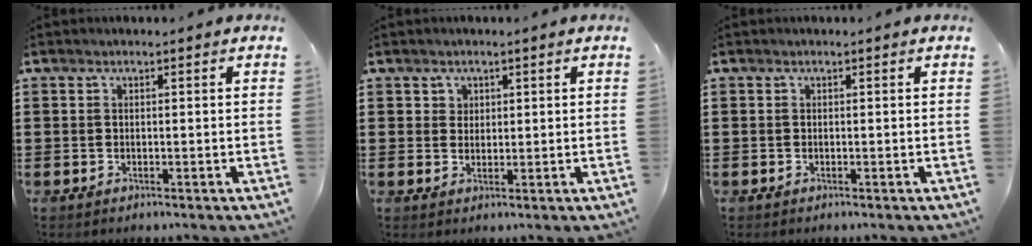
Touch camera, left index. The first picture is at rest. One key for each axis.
{"total": 1.7, "fx": 1.0, "fy": 1.4, "fz": 0.1, "tx": 0.000, "ty": 0.002, "tz": 0.017}
{"total": 0.0}